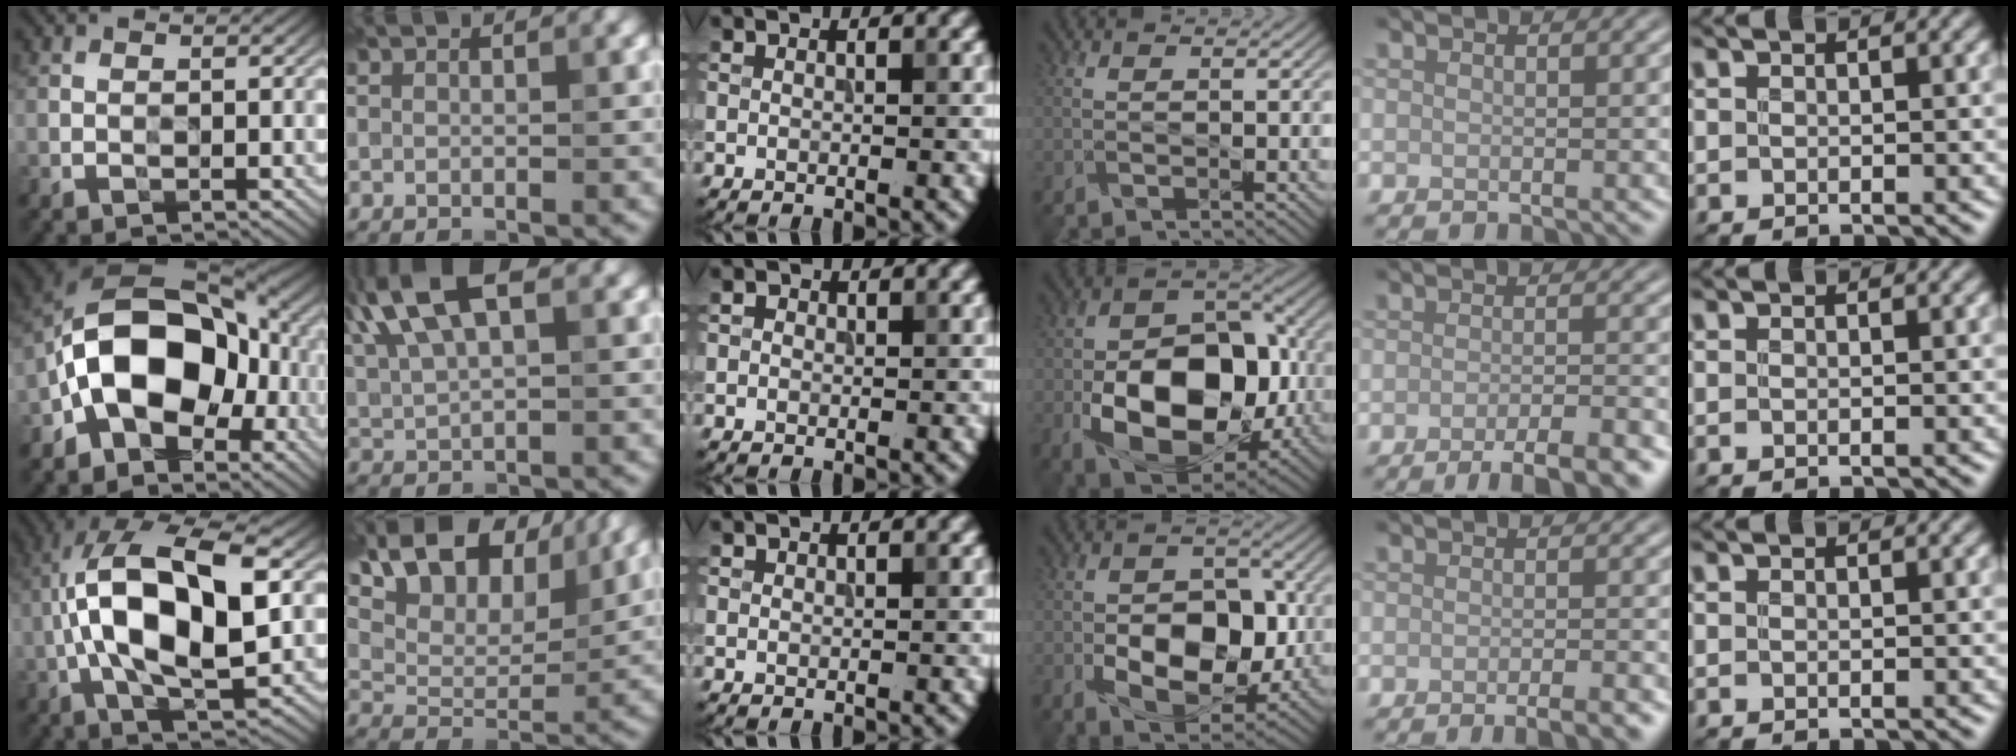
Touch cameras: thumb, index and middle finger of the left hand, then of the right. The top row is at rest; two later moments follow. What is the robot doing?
{"motion": "wipe", "object": "bowl"}